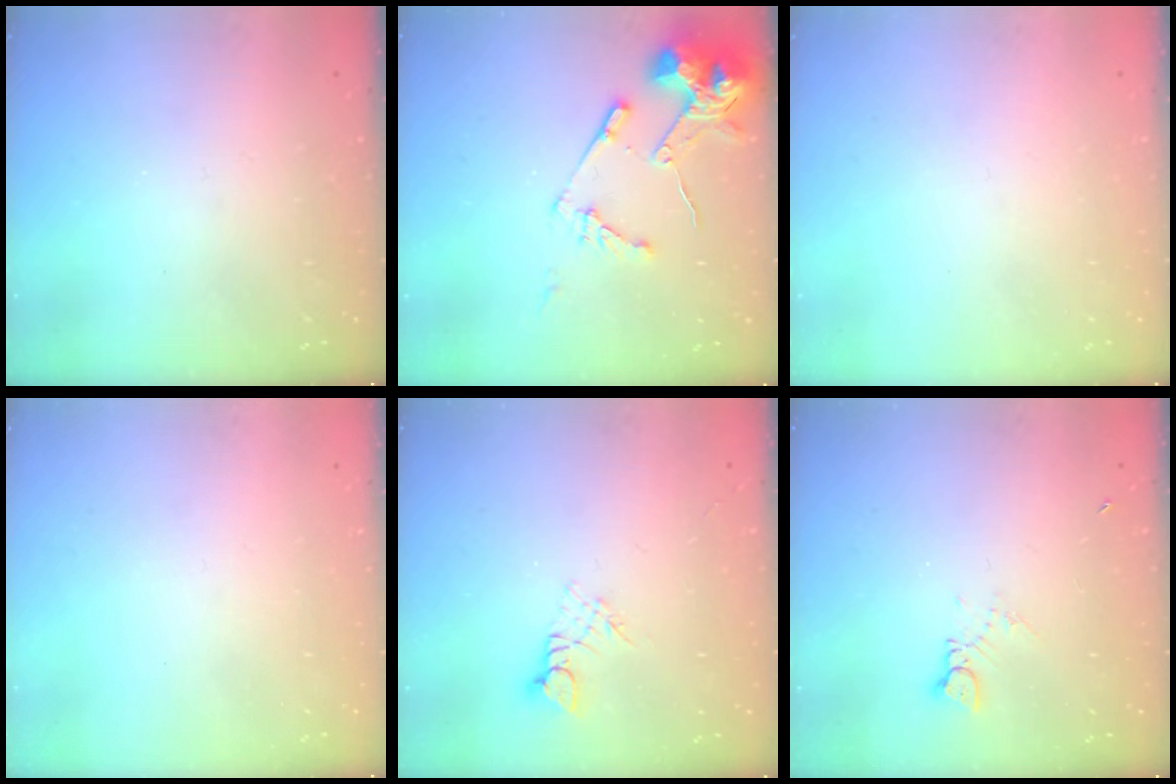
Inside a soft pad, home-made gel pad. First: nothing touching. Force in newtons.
{"total": 13.4, "press": 13.3, "slide": 1.4}
{"total": 0.0}
{"total": 0.0}
{"total": 3.3, "press": 3.3, "slide": 0.1}
{"total": 2.0, "press": 2.0, "slide": 0.1}